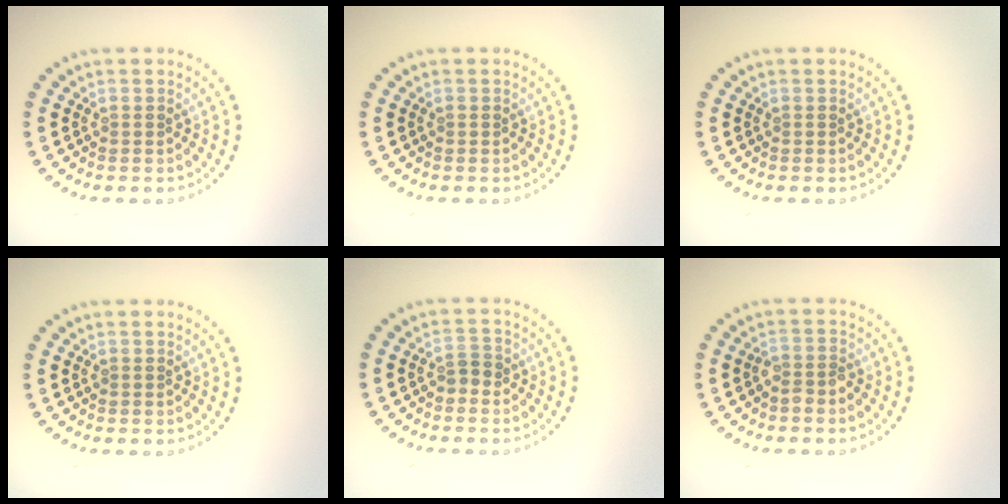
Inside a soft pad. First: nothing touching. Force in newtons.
{"total": 0.0}
{"total": 0.0}
{"total": 0.0}
{"total": 1.1, "press": 1.1, "slide": 0.4}
{"total": 1.5, "press": 1.3, "slide": 0.9}